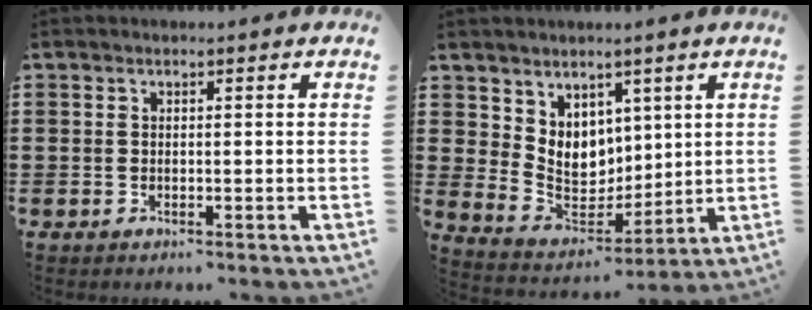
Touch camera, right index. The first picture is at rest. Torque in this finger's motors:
{"motor_torque": [0.77, -0.04, 0.80, 0.11]}